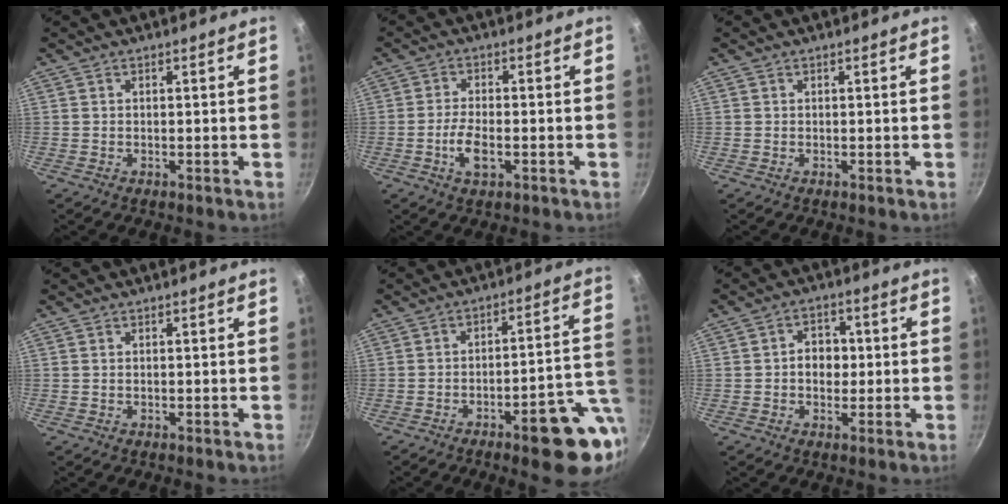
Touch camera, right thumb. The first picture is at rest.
{"total": 5.2, "force": [-1.6, 2.2, 4.4], "torque": [-0.089, 0.008, -0.032]}
{"total": 0.0}
{"total": 0.0}
{"total": 14.1, "force": [-5.5, 4.0, 12.4], "torque": [-0.122, 0.037, -0.071]}
{"total": 5.4, "force": [0.0, 4.3, 3.3], "torque": [-0.019, 0.010, -0.005]}